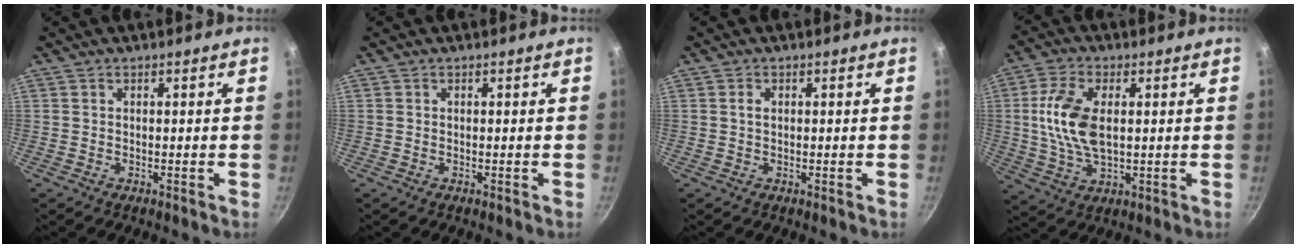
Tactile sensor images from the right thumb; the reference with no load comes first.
{"total": 0.0}
{"total": 1.0, "force": [0.2, 0.7, 0.7], "torque": [-0.012, 0.003, 0.004]}
{"total": 11.3, "force": [1.3, 6.1, 9.4], "torque": [-0.185, 0.005, 0.025]}